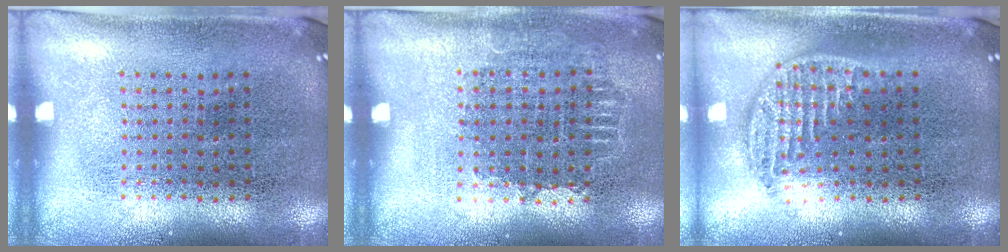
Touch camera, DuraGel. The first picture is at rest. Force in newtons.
{"total": 0.8, "press": 0.7, "slide": 0.3}
{"total": 1.3, "press": 1.1, "slide": 0.7}